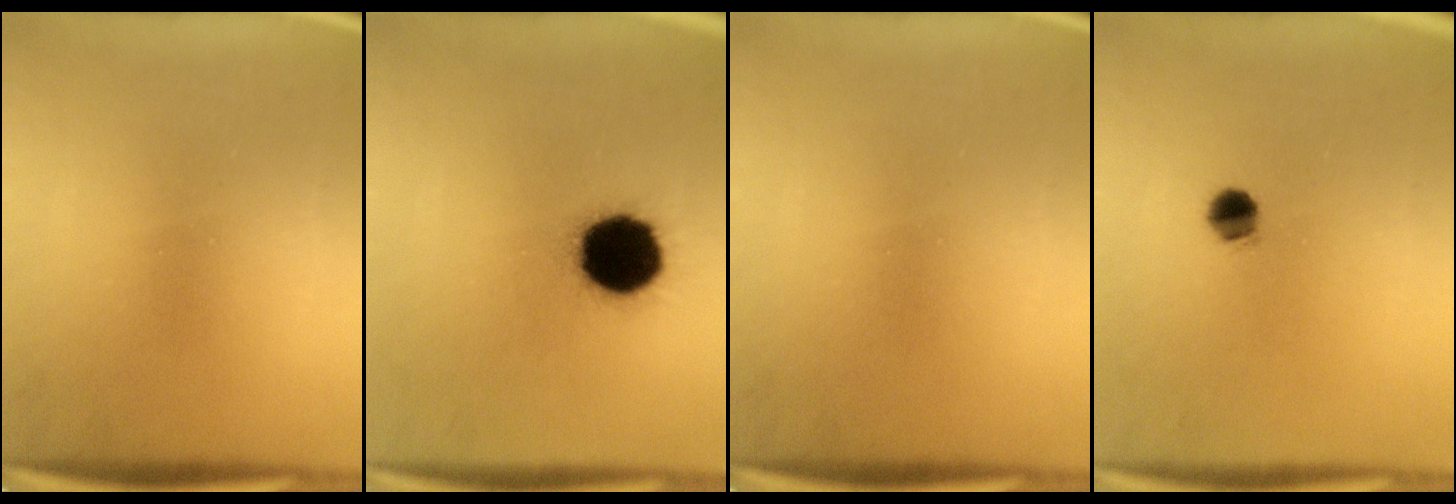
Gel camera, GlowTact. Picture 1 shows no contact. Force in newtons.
{"total": 19.1}
{"total": 0.0}
{"total": 4.0}